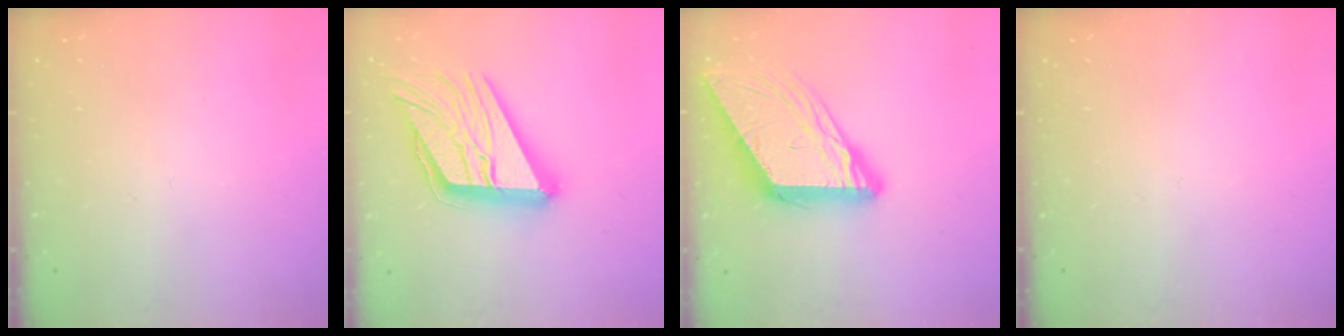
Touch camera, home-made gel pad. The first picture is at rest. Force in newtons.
{"total": 25.1, "press": 24.9, "slide": 2.9}
{"total": 13.4, "press": 13.3, "slide": 1.5}
{"total": 0.0}